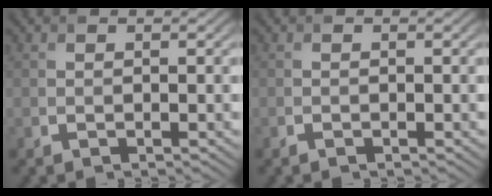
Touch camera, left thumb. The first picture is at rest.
{"total": 0.0}